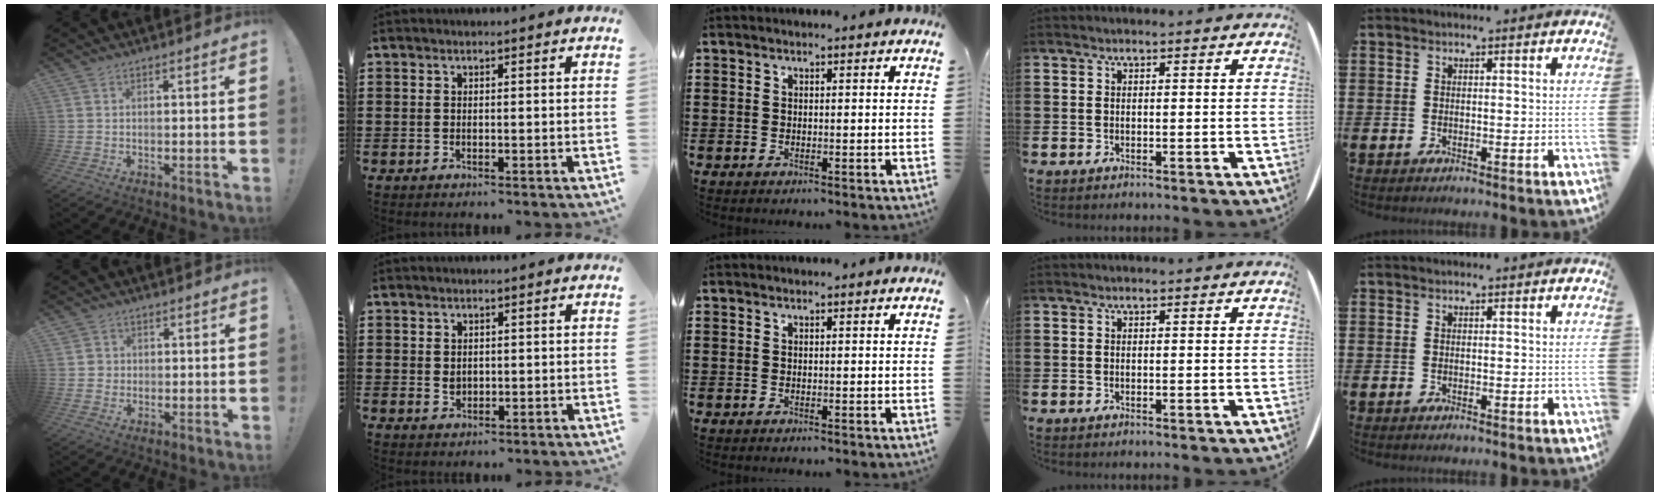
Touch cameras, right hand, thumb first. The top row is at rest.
{"thumb": {"total": 2.8, "force": [0.1, 2.7, 0.4], "torque": [0.002, 0.000, 0.001]}, "index": {"total": 1.4, "force": [0.5, 1.1, 0.7], "torque": [-0.016, 0.005, 0.009]}}